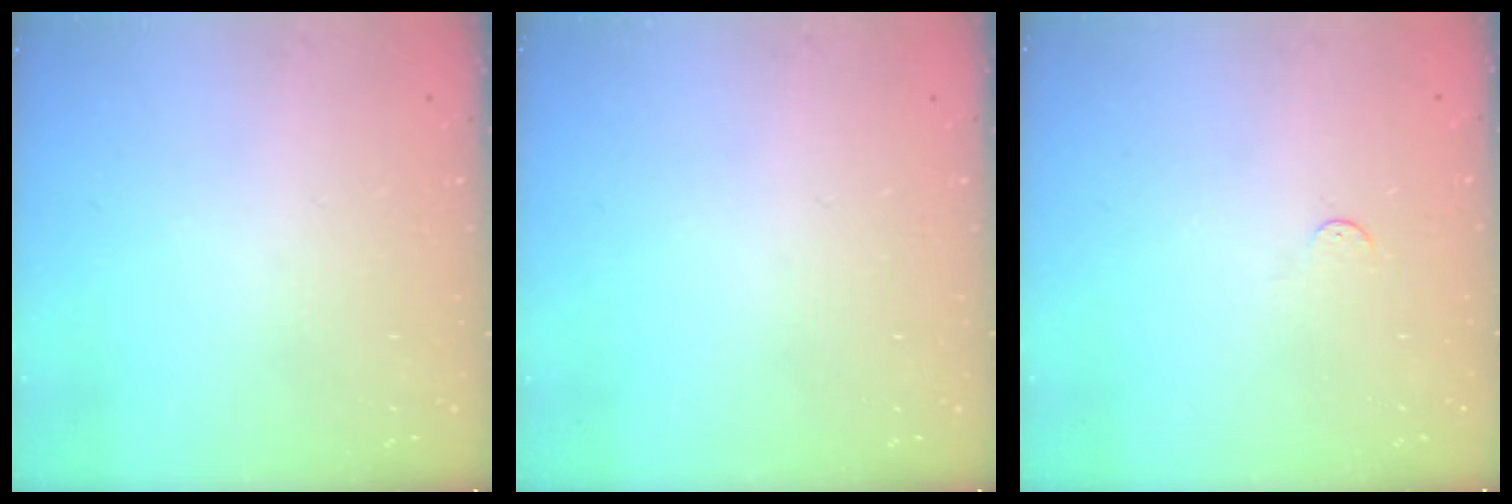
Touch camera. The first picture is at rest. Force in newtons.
{"total": 0.0}
{"total": 2.9, "press": 2.9, "slide": 0.4}